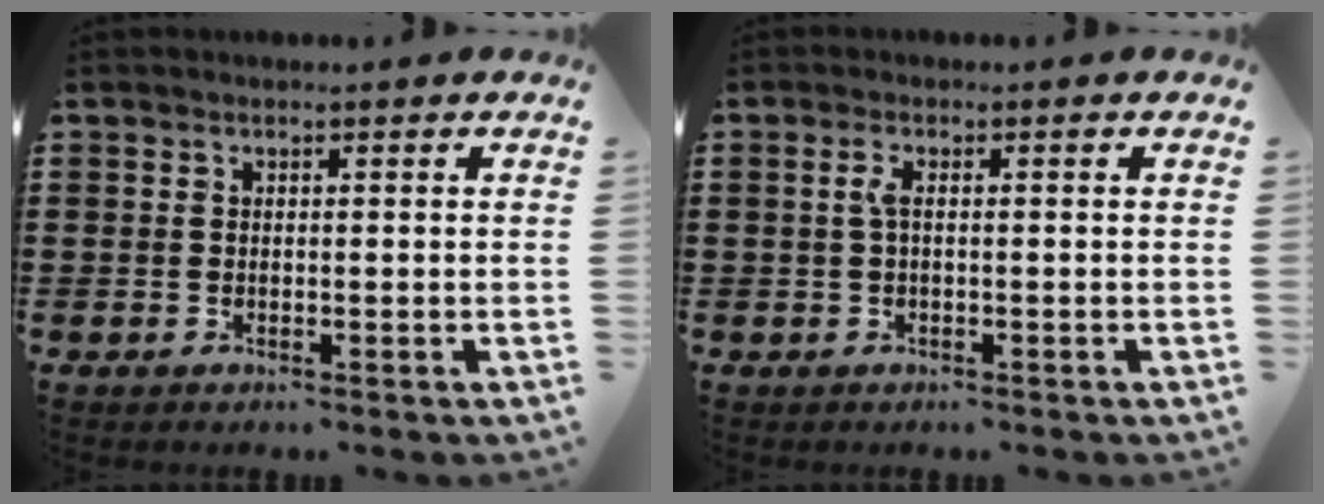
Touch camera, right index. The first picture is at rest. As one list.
[{"total": 2.0, "force": [-0.1, 0.3, 2.0], "torque": [-0.038, 0.001, -0.003]}]